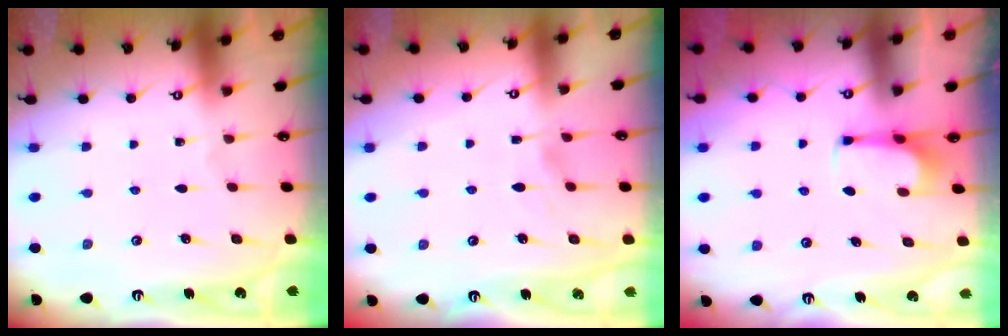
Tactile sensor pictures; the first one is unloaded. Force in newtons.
{"total": 1.7, "press": 1.4, "slide": 1.0}
{"total": 1.6, "press": 1.6, "slide": 0.2}